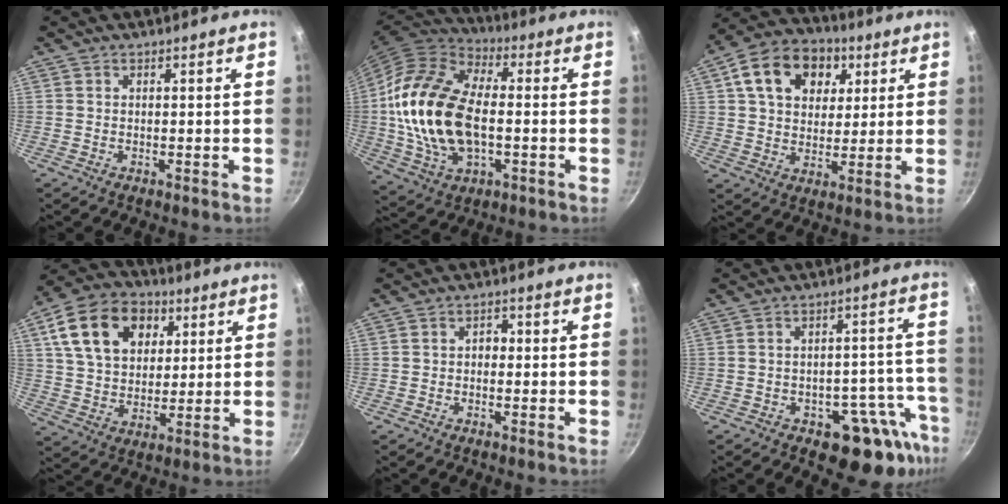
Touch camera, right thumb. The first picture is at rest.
{"total": 22.1, "force": [-0.9, 13.2, 17.7], "torque": [-0.334, 0.022, -0.021]}
{"total": 16.0, "force": [5.8, 11.8, 9.2], "torque": [-0.131, 0.007, 0.087]}
{"total": 18.0, "force": [6.6, 12.8, 10.8], "torque": [-0.168, 0.000, 0.109]}
{"total": 2.1, "force": [-0.3, 1.6, 1.3], "torque": [-0.009, 0.008, -0.009]}
{"total": 13.1, "force": [-6.8, 7.1, 8.7], "torque": [-0.045, 0.054, -0.082]}